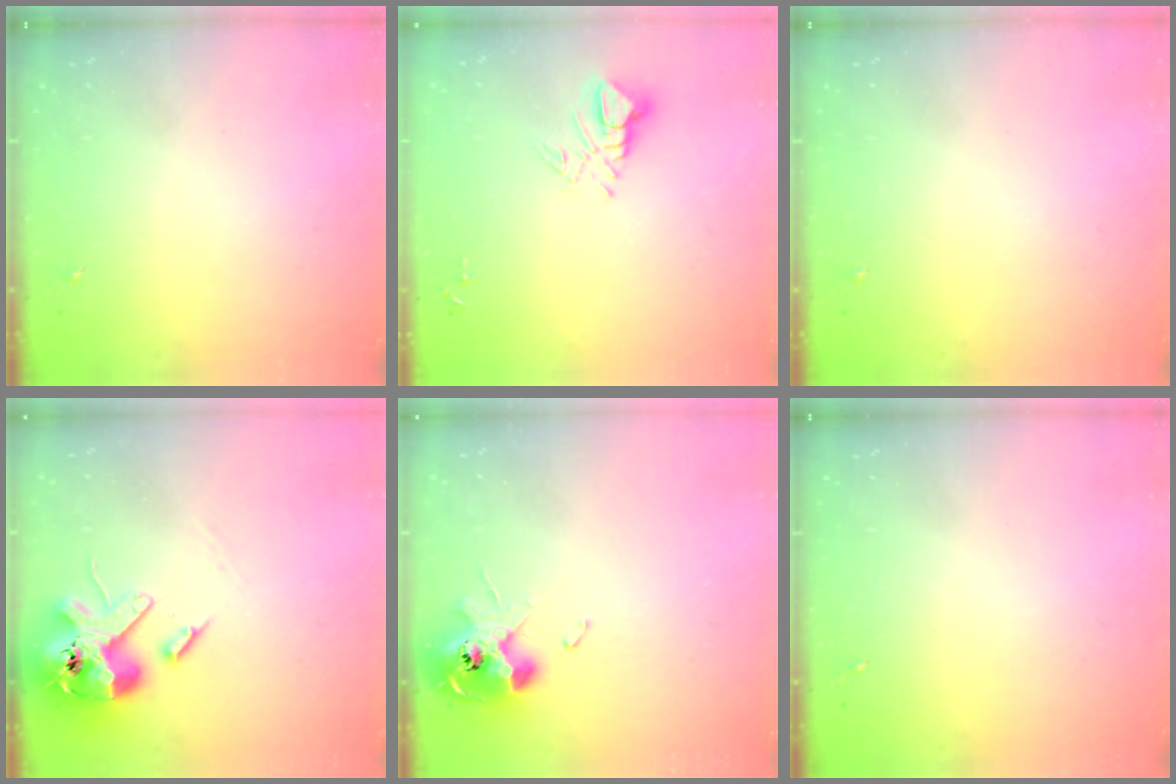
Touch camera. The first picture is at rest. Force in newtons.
{"total": 7.1, "press": 7.1, "slide": 0.7}
{"total": 0.0}
{"total": 16.8, "press": 16.5, "slide": 2.9}
{"total": 12.8, "press": 12.8, "slide": 1.5}
{"total": 0.0}